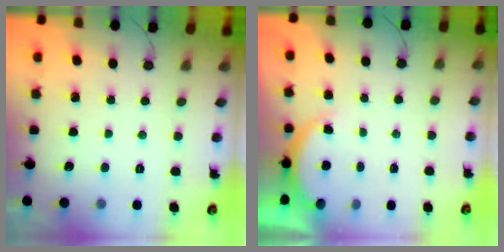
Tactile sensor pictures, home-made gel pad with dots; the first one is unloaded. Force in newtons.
{"total": 3.0, "press": 2.9, "slide": 0.6}